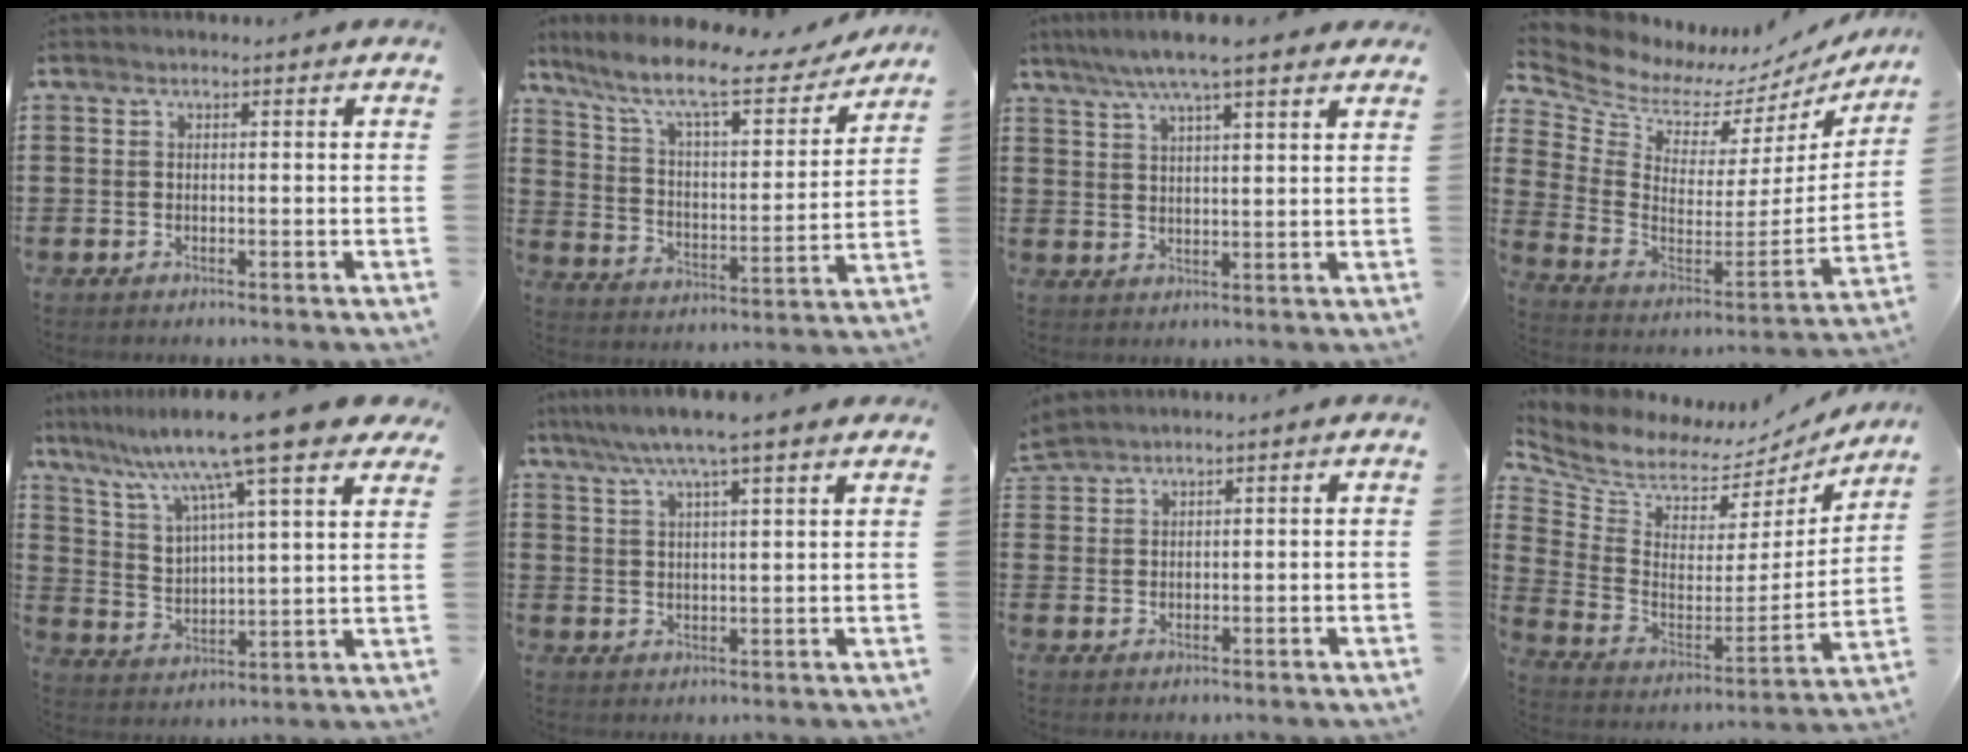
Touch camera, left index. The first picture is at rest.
{"total": 10.6, "force": [8.4, 1.5, 6.3], "torque": [-0.144, -0.052, 0.137]}
{"total": 6.3, "force": [5.0, 0.3, 3.8], "torque": [-0.085, -0.009, 0.087]}
{"total": 6.0, "force": [5.3, 2.5, 1.5], "torque": [-0.067, -0.059, 0.088]}
{"total": 12.5, "force": [10.1, -0.1, 7.4], "torque": [-0.171, -0.057, 0.161]}
{"total": 6.0, "force": [4.8, -0.1, 3.7], "torque": [-0.085, -0.013, 0.082]}
{"total": 1.9, "force": [1.9, -0.1, 0.1], "torque": [-0.007, 0.001, 0.040]}
{"total": 5.4, "force": [5.0, 1.6, 1.2], "torque": [-0.059, -0.056, 0.083]}